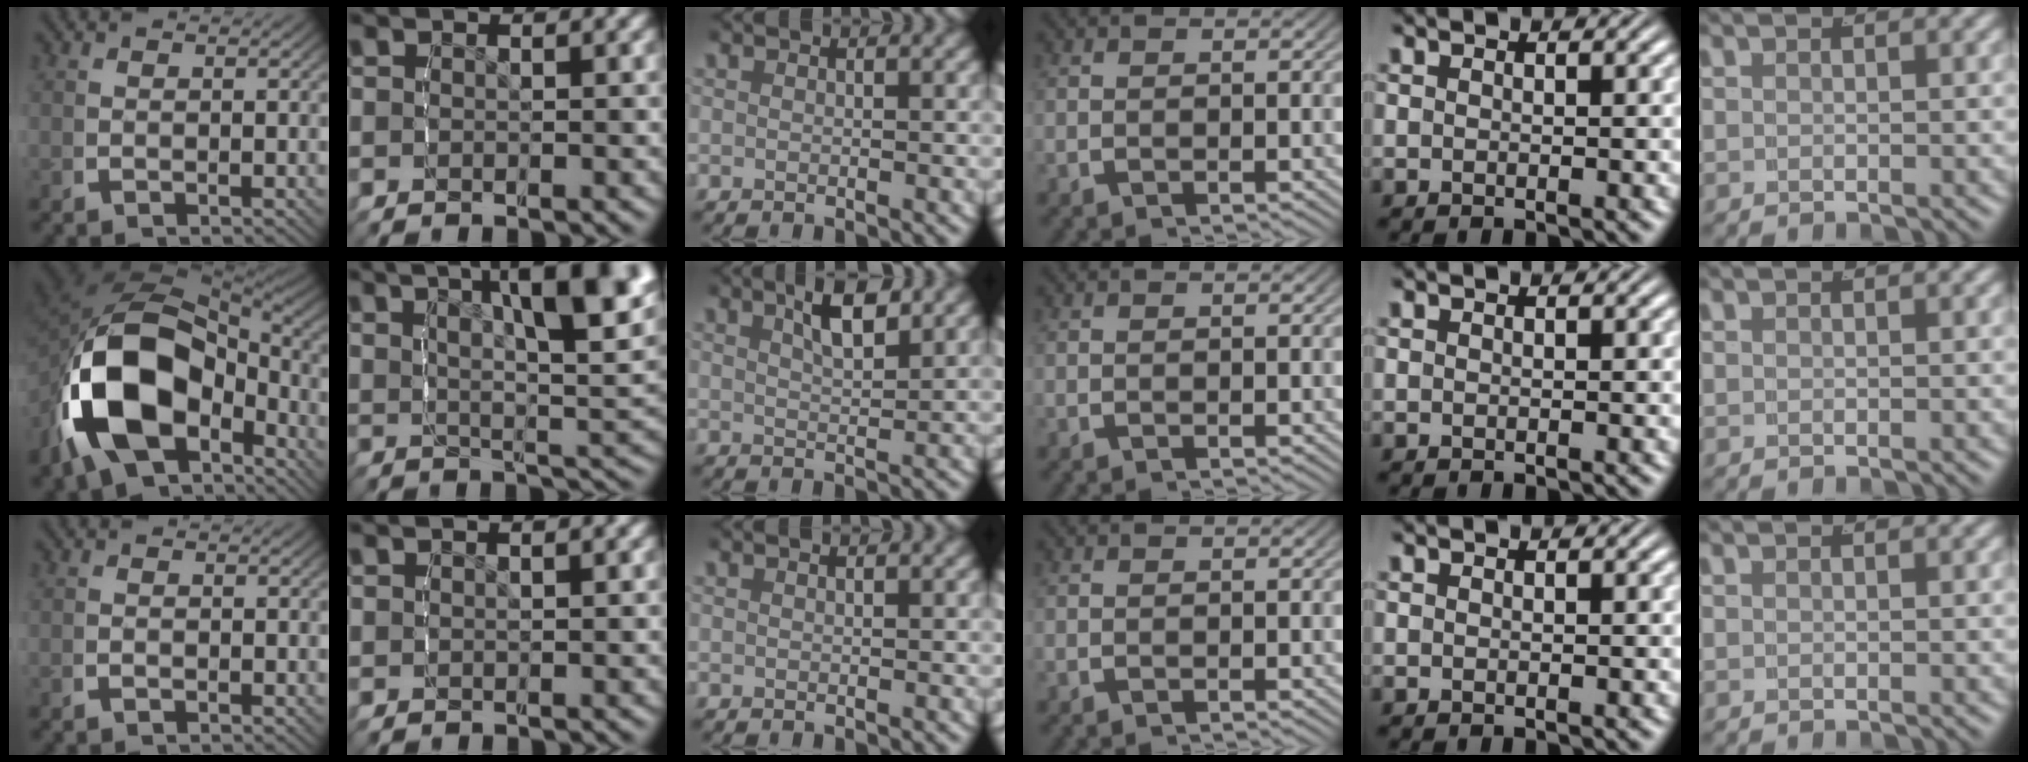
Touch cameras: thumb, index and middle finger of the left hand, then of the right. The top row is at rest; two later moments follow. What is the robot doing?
{"motion": "lift_and_place", "object": "lipstick"}